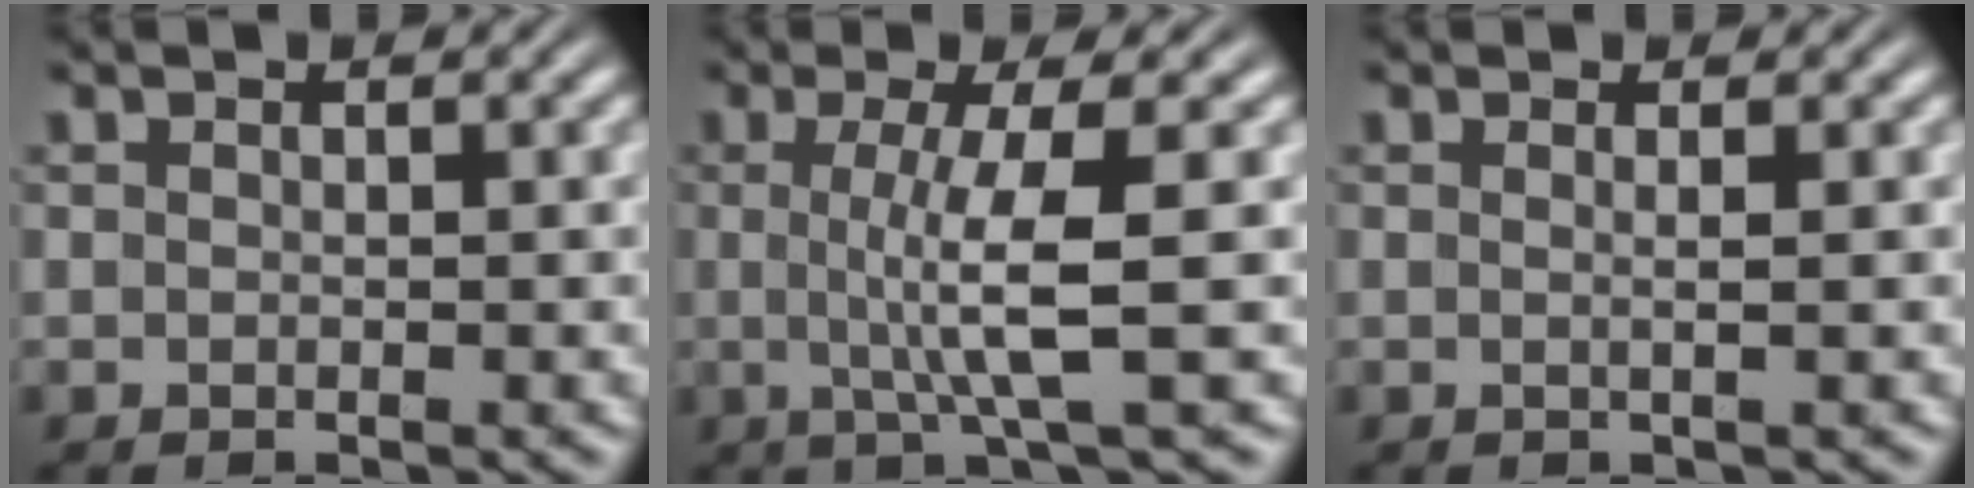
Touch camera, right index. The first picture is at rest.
{"total": 4.5, "force": [0.0, -0.2, 4.5], "torque": [-0.086, -0.008, 0.004]}
{"total": 0.8, "force": [0.1, -0.4, 0.7], "torque": [-0.012, -0.004, 0.001]}